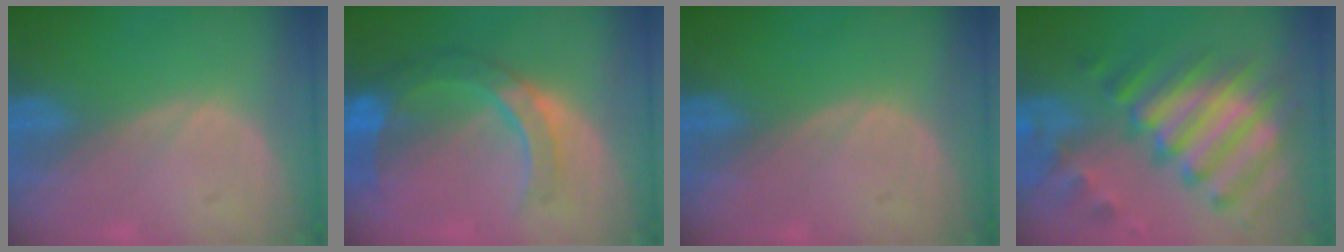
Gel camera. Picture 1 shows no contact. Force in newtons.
{"total": 9.0, "press": 7.7, "slide": 4.5}
{"total": 0.0}
{"total": 12.3, "press": 10.6, "slide": 6.2}